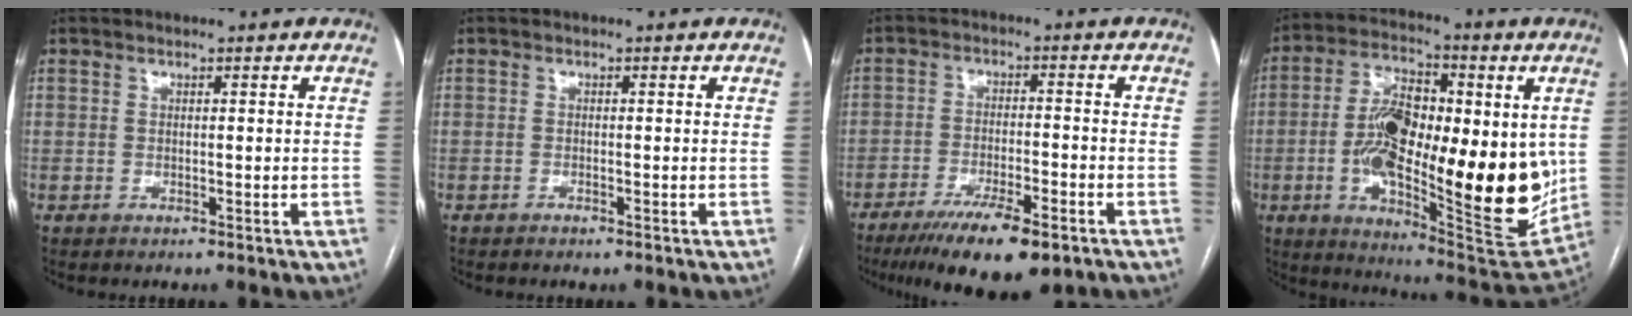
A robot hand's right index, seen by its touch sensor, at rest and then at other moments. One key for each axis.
{"total": 0.6, "fx": -0.5, "fy": 0.1, "fz": 0.3, "tx": -0.010, "ty": -0.002, "tz": -0.007}
{"total": 12.0, "fx": -8.1, "fy": 2.6, "fz": 8.5, "tx": -0.137, "ty": -0.022, "tz": -0.127}
{"total": 25.5, "fx": -0.7, "fy": 8.5, "fz": 24.0, "tx": -0.362, "ty": -0.011, "tz": -0.002}